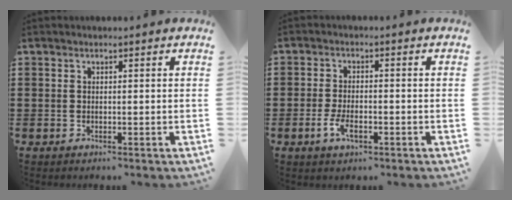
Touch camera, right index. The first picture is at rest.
{"total": 3.8, "force": [-1.5, 1.5, 3.1], "torque": [-0.069, -0.005, -0.030]}